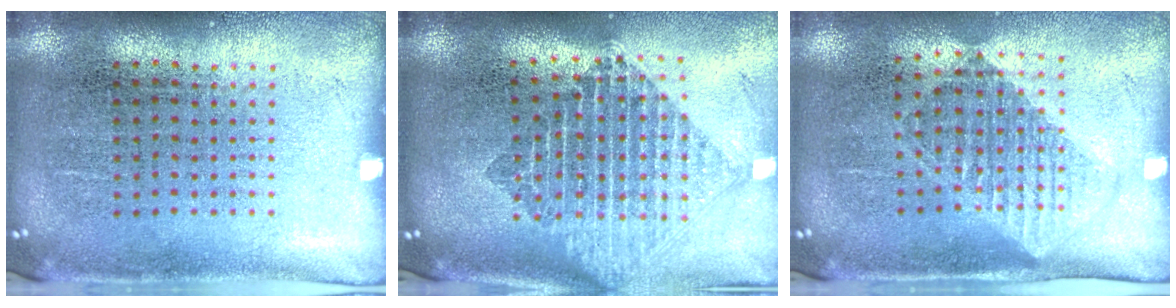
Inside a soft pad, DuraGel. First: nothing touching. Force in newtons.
{"total": 2.2, "press": 1.7, "slide": 1.4}
{"total": 1.2, "press": 1.0, "slide": 0.5}